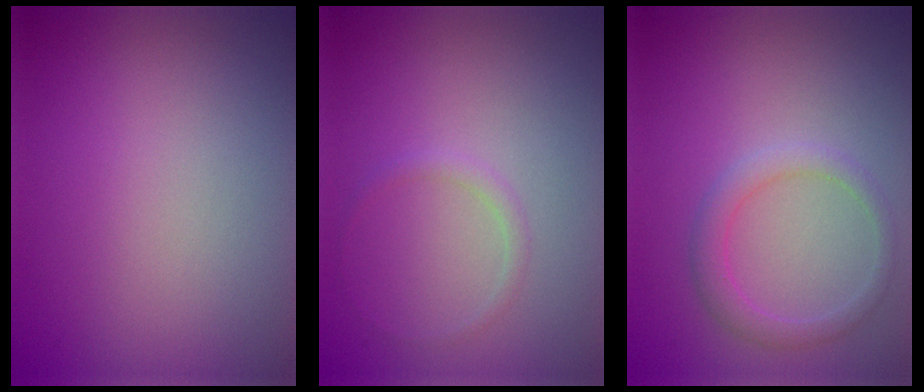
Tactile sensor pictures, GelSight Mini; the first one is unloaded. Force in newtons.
{"total": 0.8, "press": 0.8, "slide": 0.0}
{"total": 2.2, "press": 2.2, "slide": 0.1}